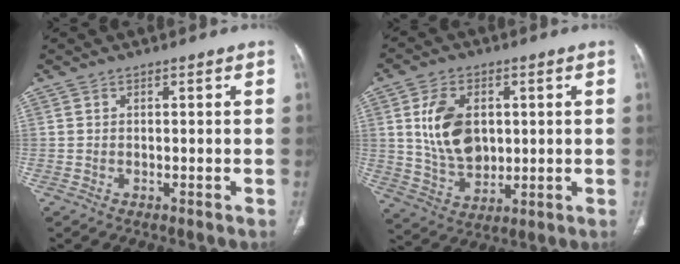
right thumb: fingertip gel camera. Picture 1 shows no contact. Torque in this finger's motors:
{"motor_torque": [-0.55, 0.93, 0.82, 0.51, 0.14]}